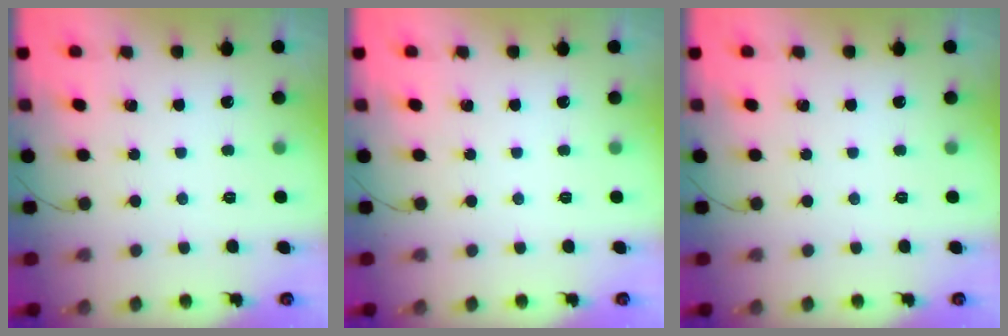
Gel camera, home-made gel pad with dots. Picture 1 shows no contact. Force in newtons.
{"total": 0.0}
{"total": 0.0}